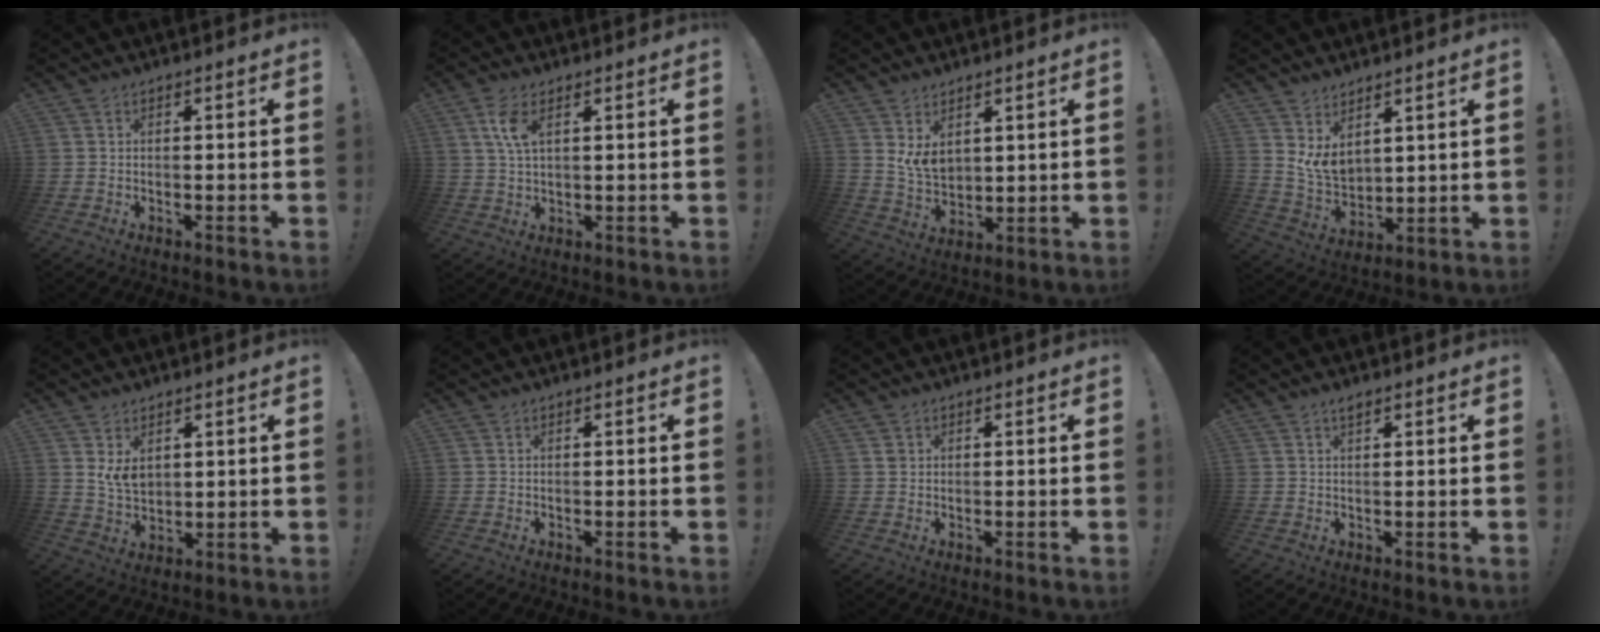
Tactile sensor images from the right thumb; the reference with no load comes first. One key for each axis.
{"total": 6.2, "fx": 2.4, "fy": 2.9, "fz": 4.9, "tx": -0.089, "ty": -0.006, "tz": 0.041}
{"total": 7.5, "fx": 3.8, "fy": 4.9, "fz": 4.2, "tx": -0.065, "ty": -0.025, "tz": 0.078}
{"total": 8.1, "fx": 4.6, "fy": 5.1, "fz": 4.2, "tx": -0.075, "ty": -0.039, "tz": 0.095}
{"total": 6.4, "fx": 2.8, "fy": 4.2, "fz": 3.9, "tx": -0.054, "ty": -0.014, "tz": 0.054}
{"total": 0.0}
{"total": 1.4, "fx": 0.7, "fy": 1.2, "fz": 0.3, "tx": 0.000, "ty": 0.001, "tz": 0.012}
{"total": 1.6, "fx": 1.2, "fy": 0.2, "fz": 1.0, "tx": -0.011, "ty": -0.005, "tz": 0.020}